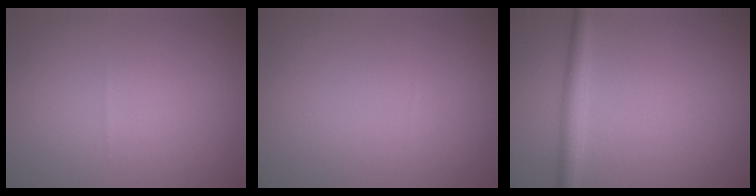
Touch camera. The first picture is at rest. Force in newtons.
{"total": 0.0}
{"total": 2.3, "press": 2.3, "slide": 0.0}